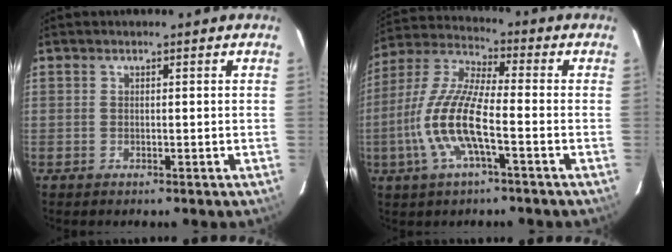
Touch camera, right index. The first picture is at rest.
{"total": 13.2, "force": [-4.0, 2.8, 12.3], "torque": [-0.262, -0.002, -0.082]}